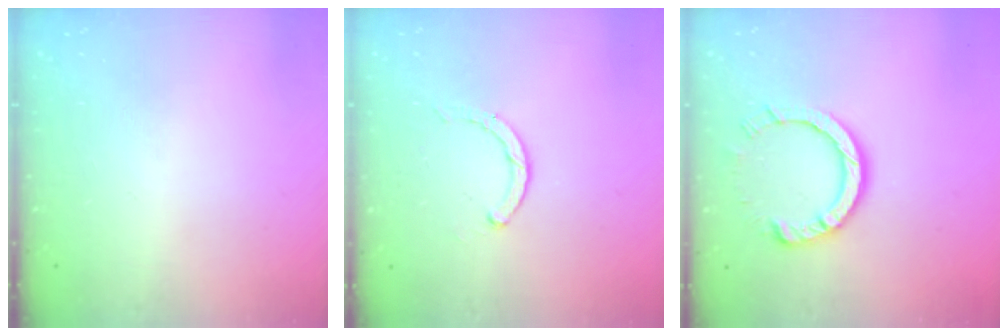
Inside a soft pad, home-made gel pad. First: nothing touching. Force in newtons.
{"total": 2.3, "press": 2.3, "slide": 0.3}
{"total": 9.1, "press": 9.1, "slide": 0.7}